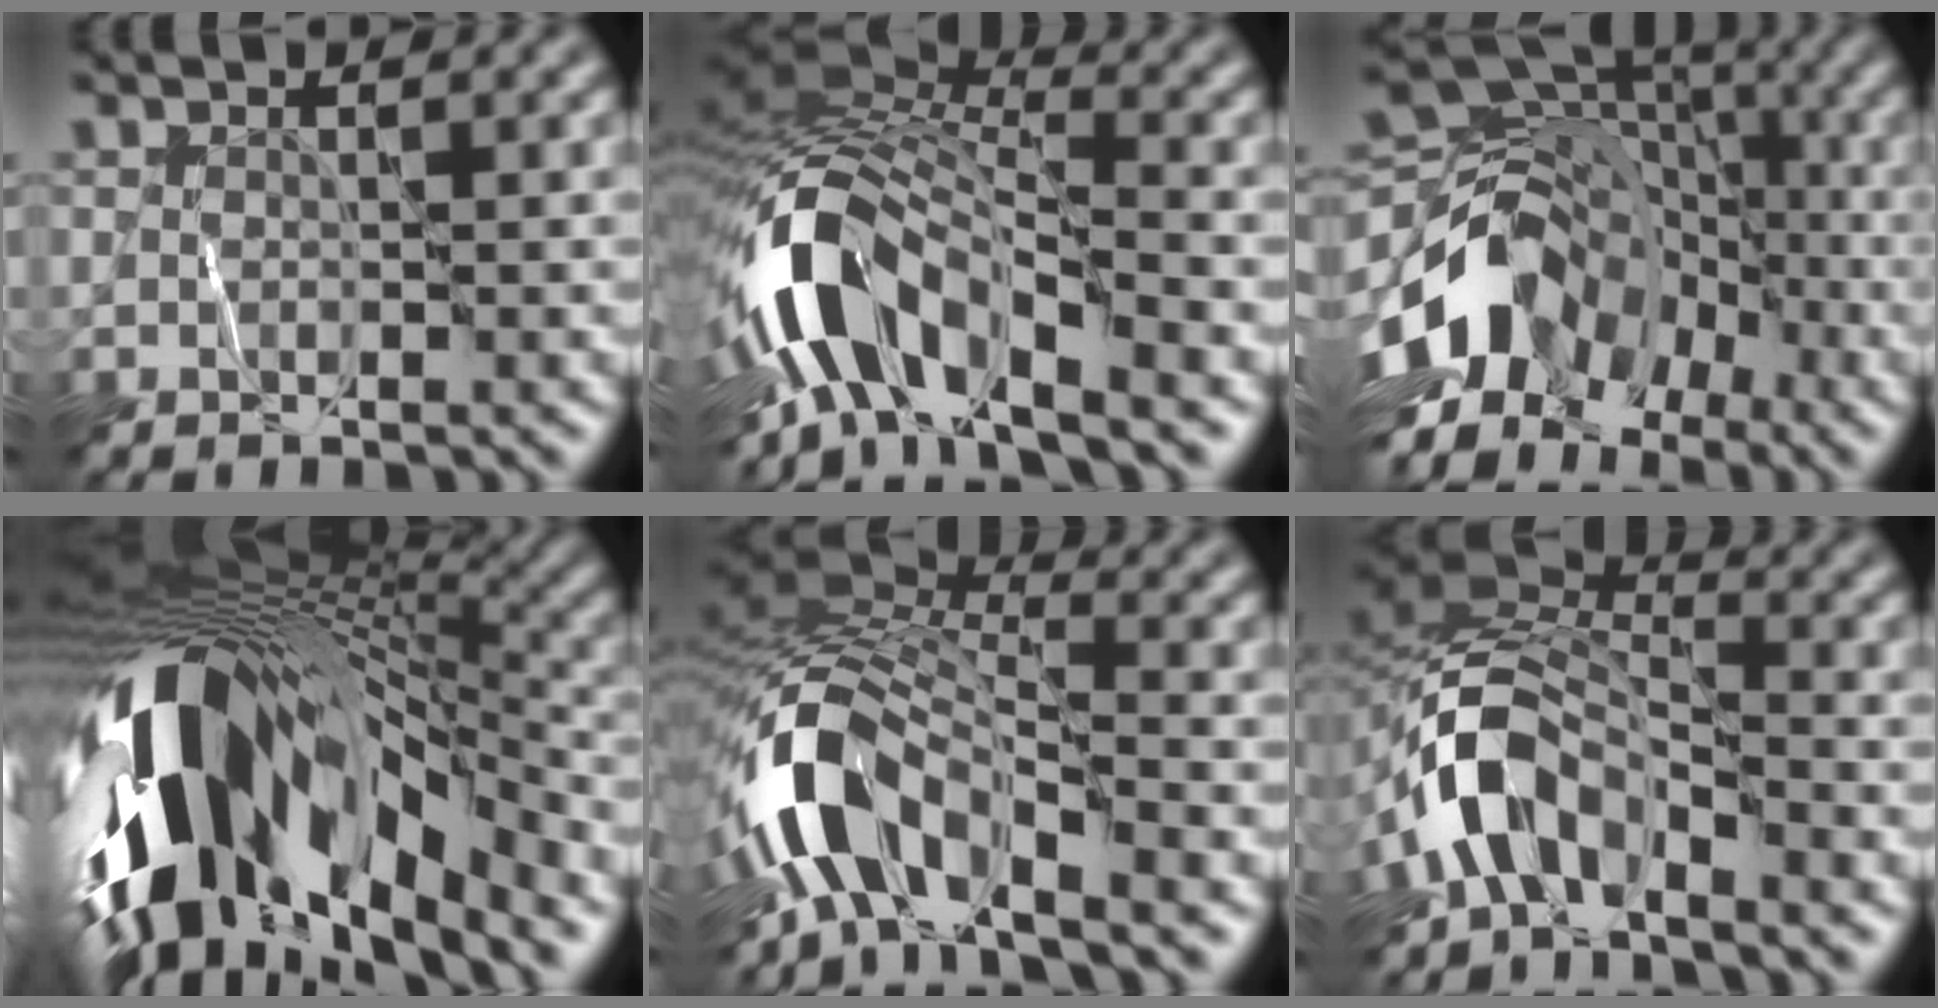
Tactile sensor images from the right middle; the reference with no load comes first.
{"total": 10.6, "force": [-5.6, 4.3, 7.9], "torque": [-0.141, 0.009, -0.110]}
{"total": 11.6, "force": [-5.0, 8.0, 6.8], "torque": [-0.124, 0.002, -0.098]}
{"total": 15.2, "force": [-5.3, 7.3, 12.2], "torque": [-0.225, 0.002, -0.098]}
{"total": 9.3, "force": [-5.5, 3.6, 6.6], "torque": [-0.118, 0.012, -0.118]}
{"total": 6.5, "force": [-3.7, 3.4, 4.1], "torque": [-0.063, 0.005, -0.085]}